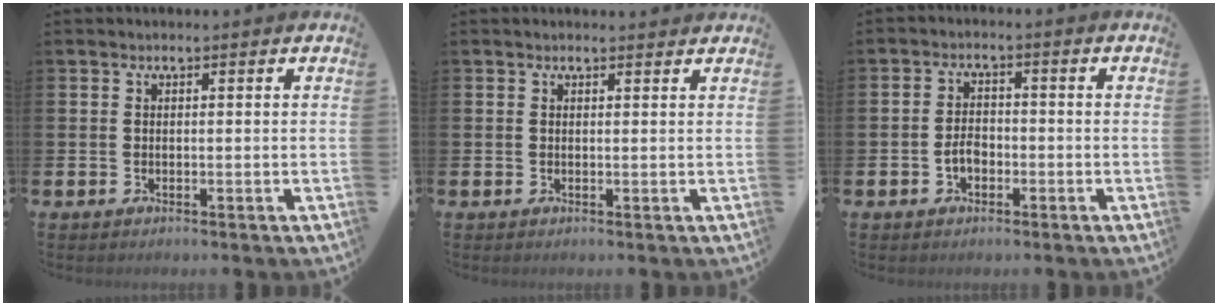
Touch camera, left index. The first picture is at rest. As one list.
[{"total": 0.7, "force": [0.7, 0.1, 0.1], "torque": [0.010, -0.003, 0.011]}, {"total": 2.6, "force": [-1.0, 1.8, 1.6], "torque": [-0.027, 0.003, -0.022]}]